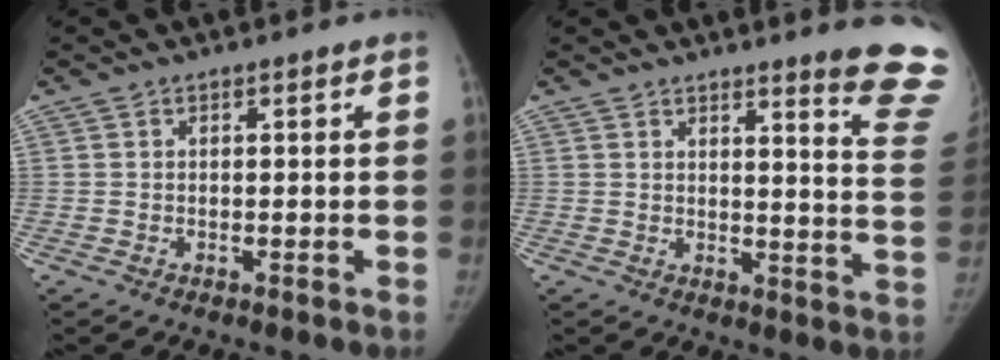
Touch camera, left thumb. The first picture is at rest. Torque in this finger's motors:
{"motor_torque": [0.78, -0.54, 0.81, -0.96, 0.02]}